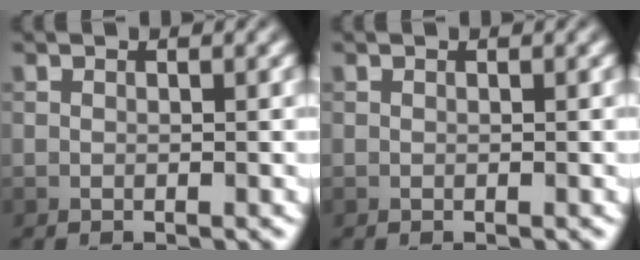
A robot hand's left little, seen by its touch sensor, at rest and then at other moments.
{"total": 0.0}